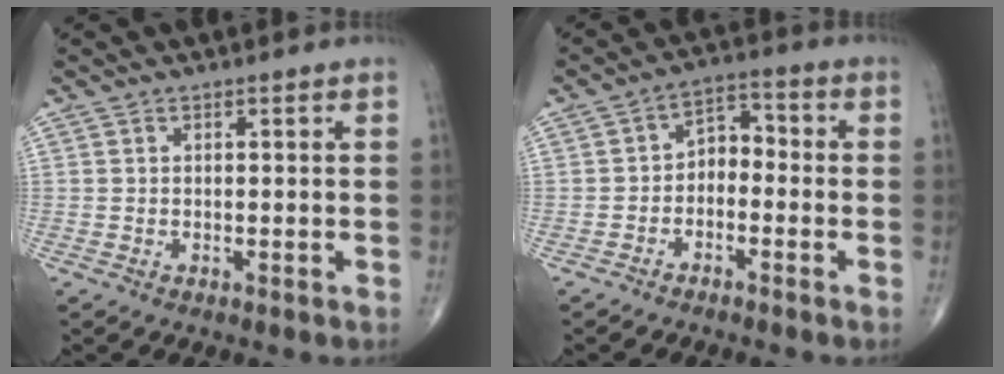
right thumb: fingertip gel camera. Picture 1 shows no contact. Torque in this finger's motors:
{"motor_torque": [0.16, -0.03, 0.26, -0.13, -0.01]}